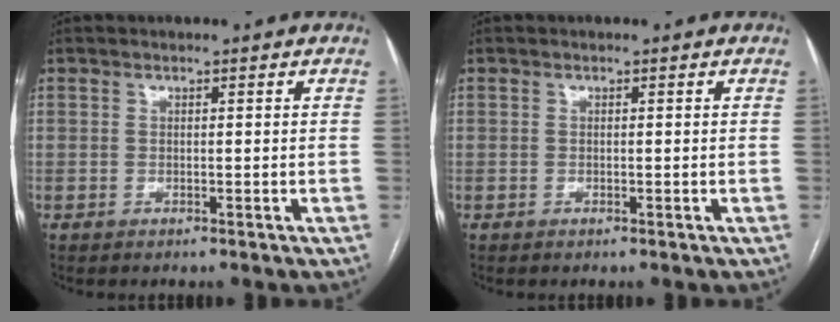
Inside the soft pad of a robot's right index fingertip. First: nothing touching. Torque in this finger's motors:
{"motor_torque": [0.00, 0.00, 0.04, 0.01]}